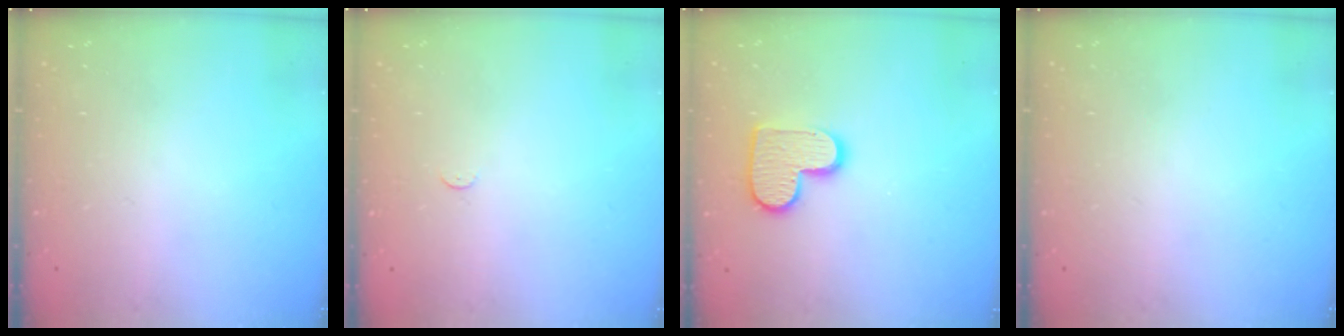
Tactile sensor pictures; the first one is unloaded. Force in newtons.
{"total": 2.3, "press": 2.3, "slide": 0.3}
{"total": 11.9, "press": 11.9, "slide": 0.6}
{"total": 0.0}